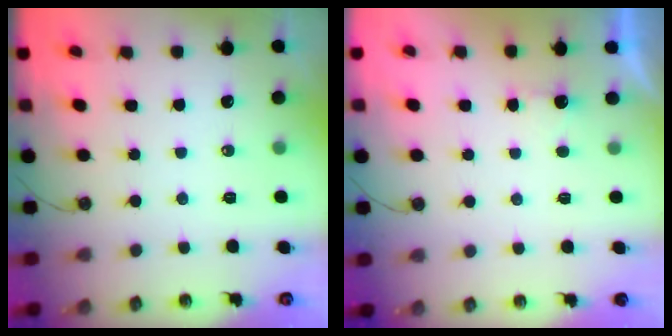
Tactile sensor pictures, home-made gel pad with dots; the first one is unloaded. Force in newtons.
{"total": 1.0, "press": 0.7, "slide": 0.7}